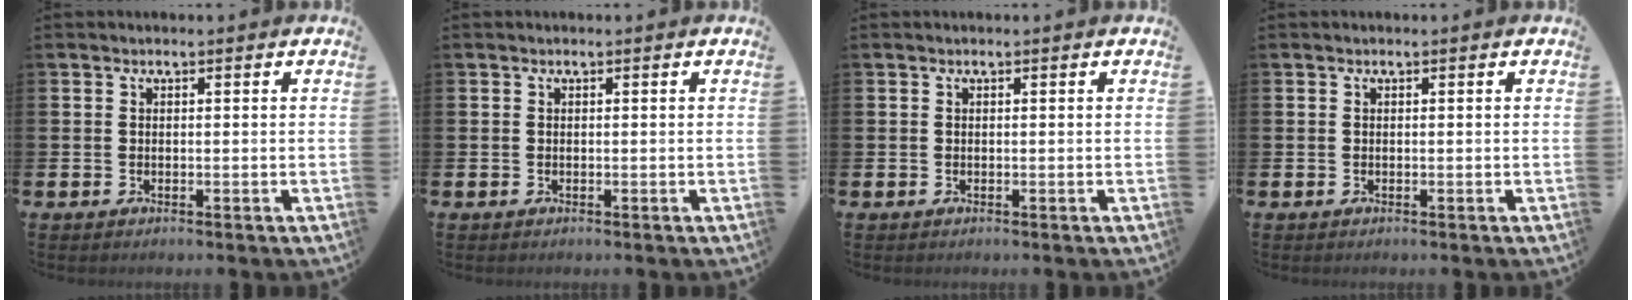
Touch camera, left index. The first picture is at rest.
{"total": 0.0}
{"total": 0.0}
{"total": 0.0}